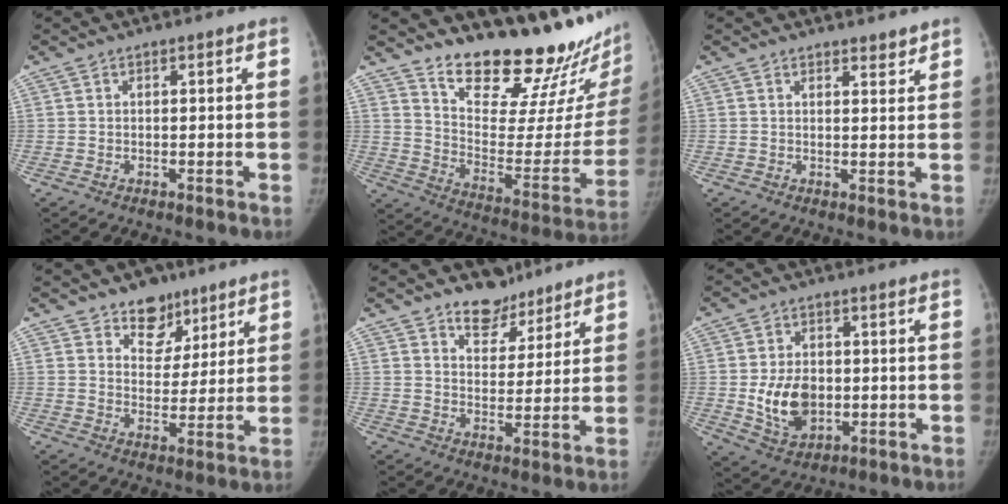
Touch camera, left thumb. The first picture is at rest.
{"total": 25.0, "force": [21.2, 6.3, 11.5], "torque": [-0.127, -0.169, 0.302]}
{"total": 2.1, "force": [2.0, 0.7, 0.5], "torque": [0.005, -0.015, 0.026]}
{"total": 8.3, "force": [5.7, 5.6, 2.1], "torque": [0.007, -0.034, 0.094]}
{"total": 7.7, "force": [6.0, 4.5, 1.8], "torque": [0.007, -0.041, 0.102]}
{"total": 10.1, "force": [-1.0, 7.2, 7.0], "torque": [-0.095, -0.006, -0.004]}